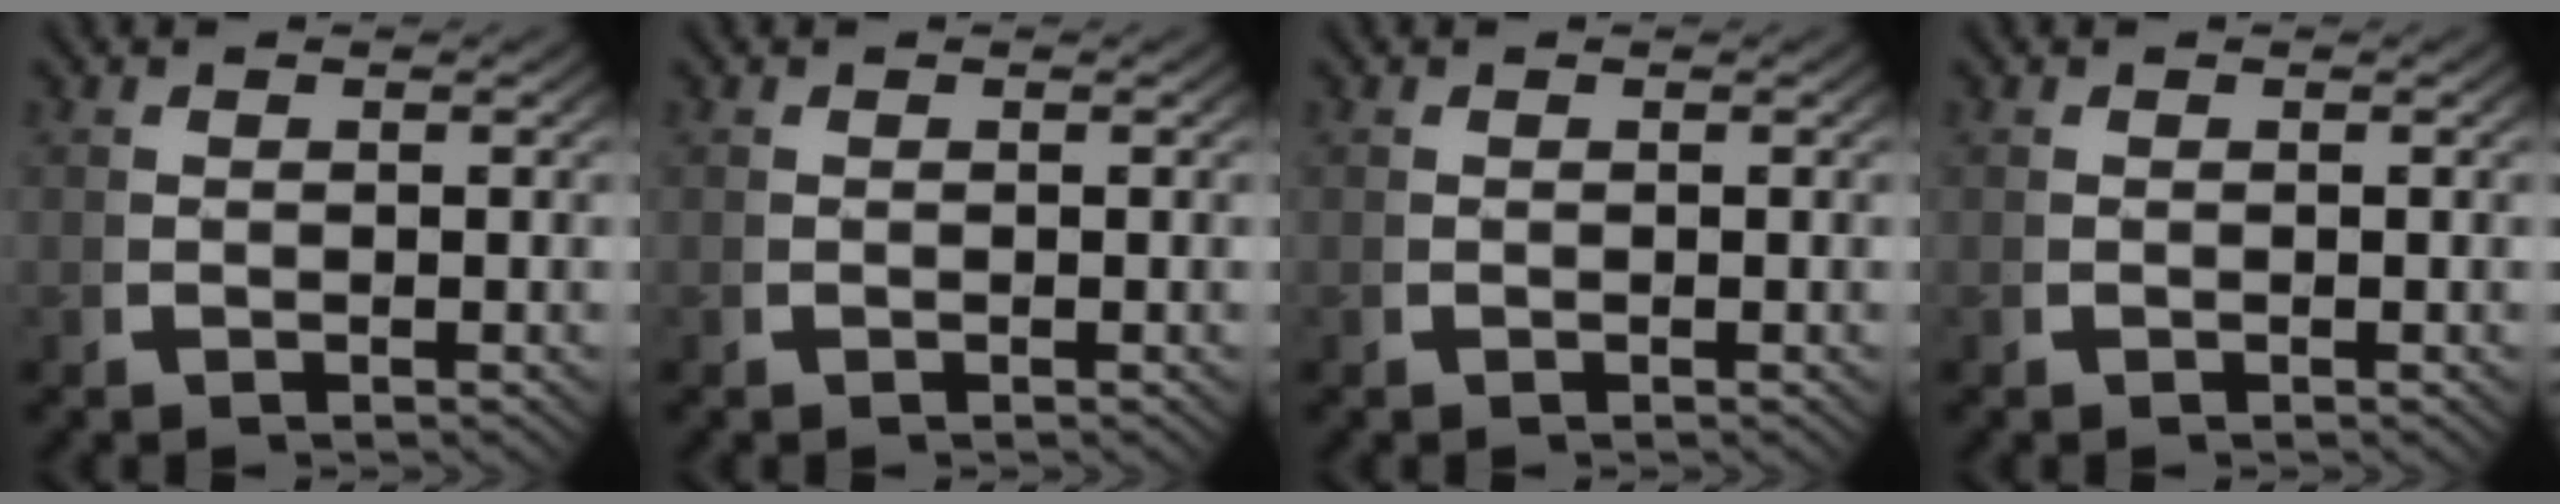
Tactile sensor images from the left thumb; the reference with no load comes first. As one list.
[{"total": 0.0}, {"total": 0.0}, {"total": 0.0}]